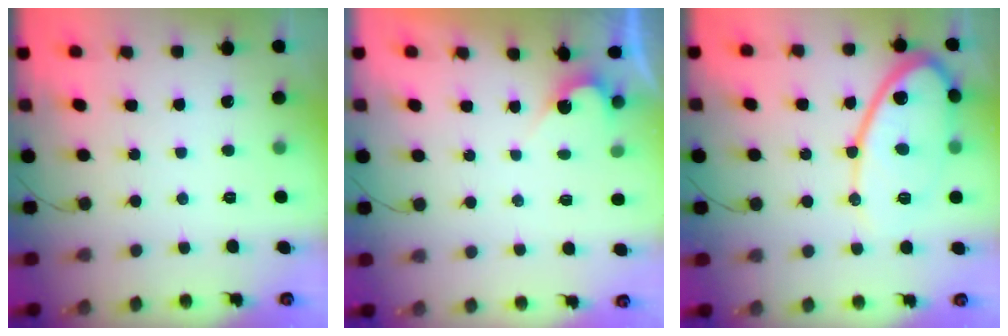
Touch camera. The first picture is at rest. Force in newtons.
{"total": 2.7, "press": 2.7, "slide": 0.1}
{"total": 14.7, "press": 14.6, "slide": 1.3}